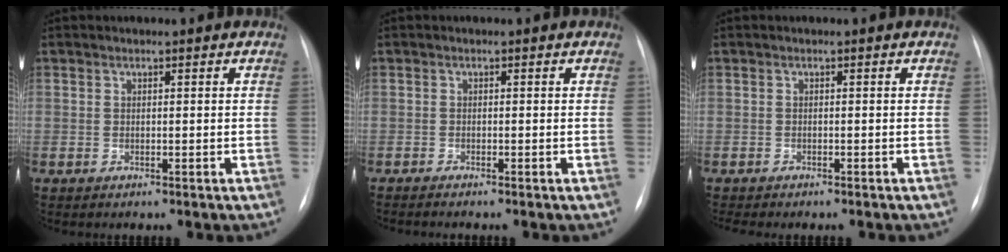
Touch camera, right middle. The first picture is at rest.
{"total": 1.9, "force": [-1.6, -0.2, 1.0], "torque": [-0.015, -0.005, -0.019]}
{"total": 4.2, "force": [-3.7, 0.7, 2.0], "torque": [-0.023, -0.006, -0.042]}